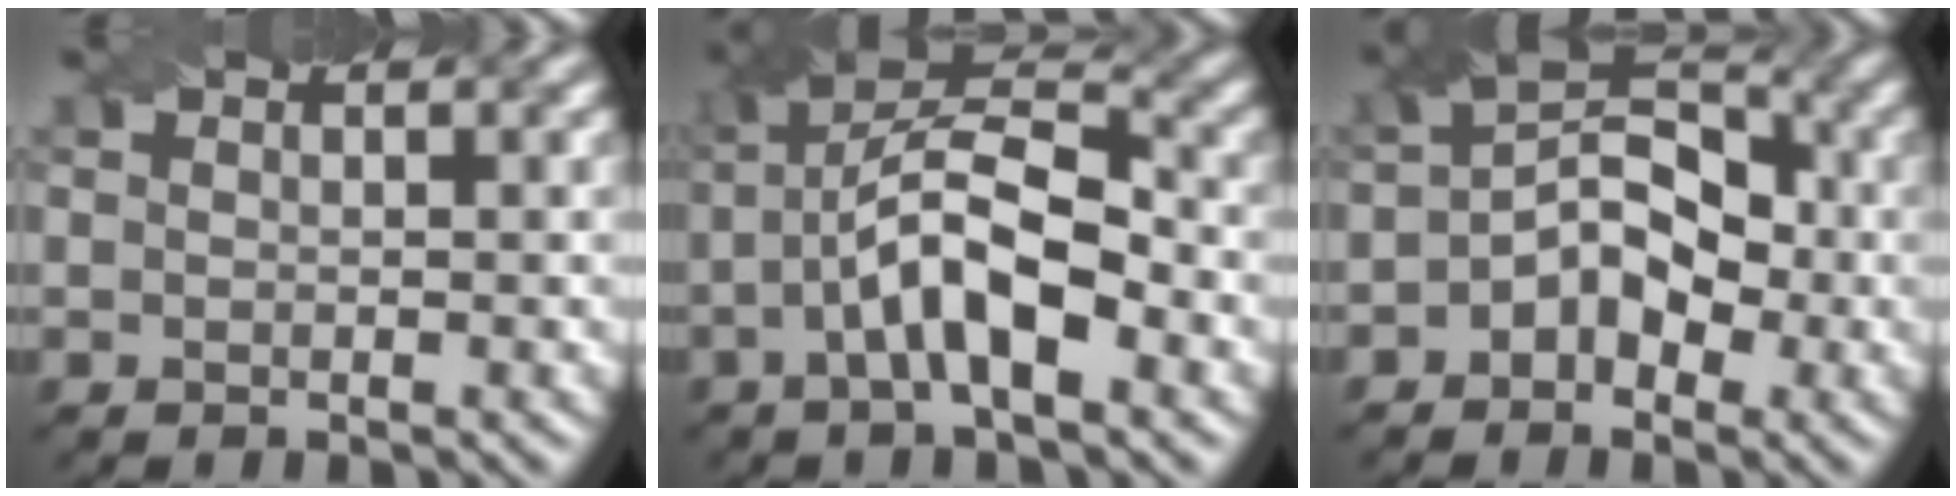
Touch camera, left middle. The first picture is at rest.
{"total": 8.3, "force": [-2.0, 2.9, 7.6], "torque": [-0.141, 0.020, -0.040]}
{"total": 5.3, "force": [-1.2, 3.7, 3.6], "torque": [-0.044, 0.013, -0.029]}